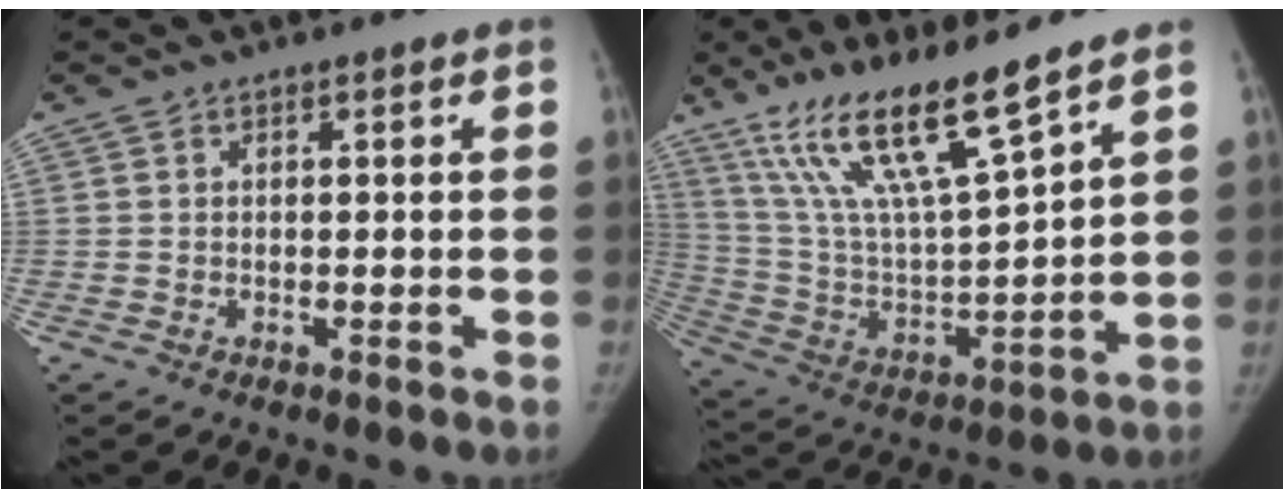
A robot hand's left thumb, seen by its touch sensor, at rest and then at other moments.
{"total": 18.0, "force": [12.6, 2.3, 12.5], "torque": [-0.221, -0.064, 0.248]}